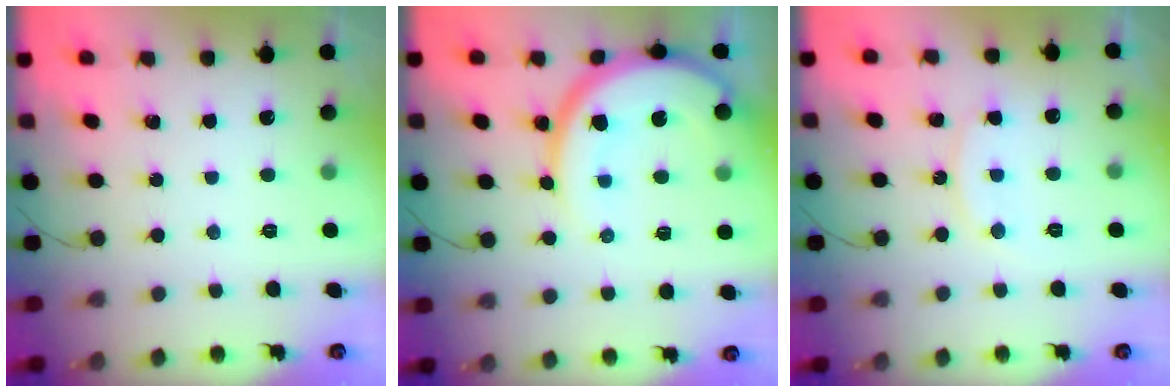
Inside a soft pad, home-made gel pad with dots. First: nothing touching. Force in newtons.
{"total": 13.8, "press": 13.8, "slide": 1.2}
{"total": 8.3, "press": 8.3, "slide": 0.5}